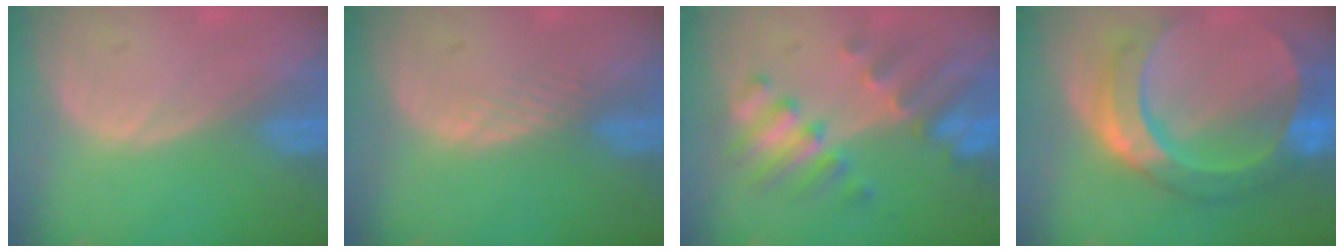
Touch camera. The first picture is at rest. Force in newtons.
{"total": 1.6, "press": 1.6, "slide": 0.1}
{"total": 7.5, "press": 7.5, "slide": 0.5}
{"total": 10.9, "press": 10.8, "slide": 1.1}